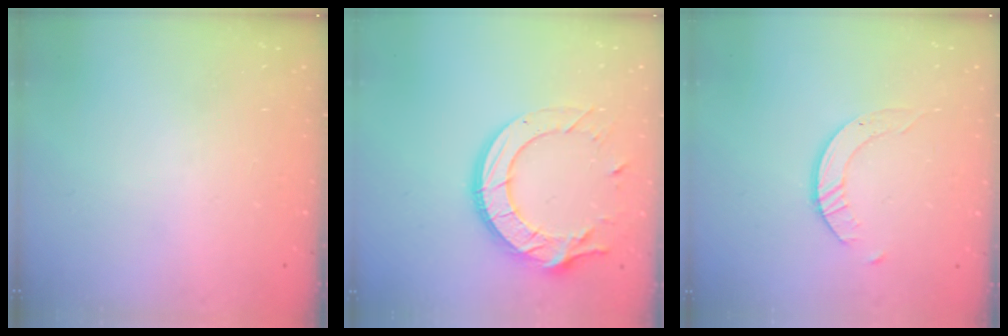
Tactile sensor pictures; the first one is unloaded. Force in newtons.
{"total": 16.0, "press": 15.9, "slide": 1.4}
{"total": 2.9, "press": 2.9, "slide": 0.3}